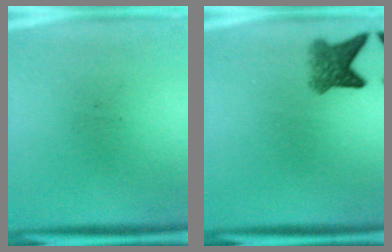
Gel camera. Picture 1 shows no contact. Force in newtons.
{"total": 4.5}